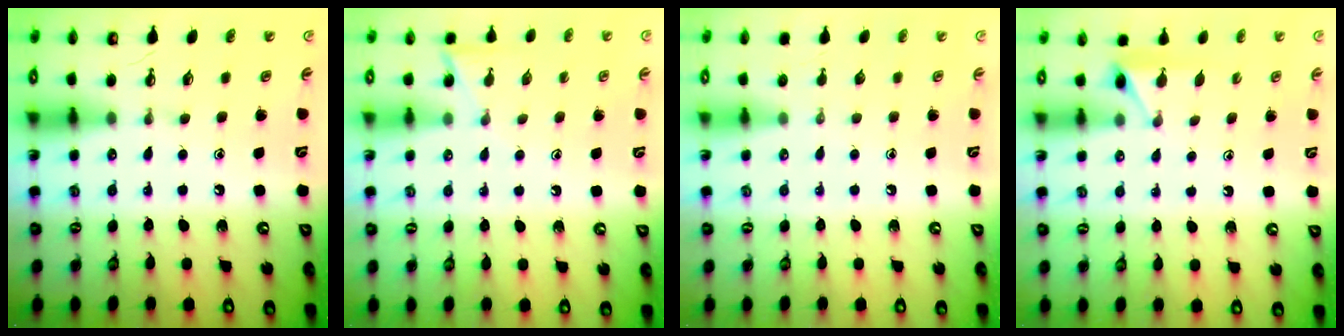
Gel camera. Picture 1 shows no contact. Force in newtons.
{"total": 6.5, "press": 6.4, "slide": 0.4}
{"total": 0.0}
{"total": 3.7, "press": 3.7, "slide": 0.3}